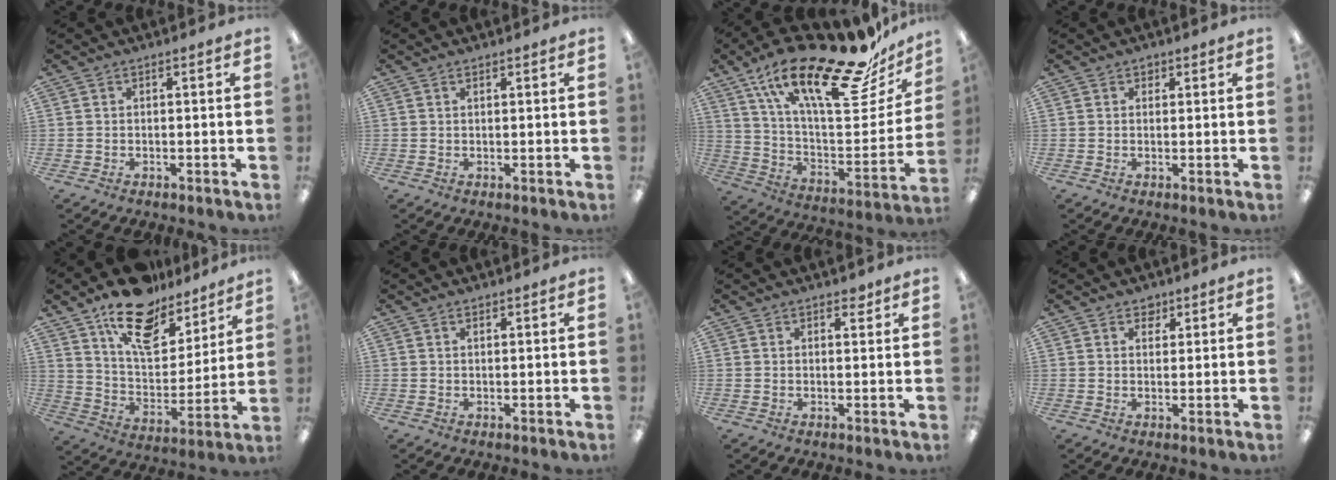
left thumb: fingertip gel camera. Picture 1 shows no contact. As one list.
[{"total": 0.5, "force": [0.4, 0.1, 0.3], "torque": [-0.009, 0.002, 0.008]}, {"total": 26.6, "force": [18.3, 8.3, 17.4], "torque": [-0.273, -0.122, 0.301]}, {"total": 1.0, "force": [0.7, 0.7, 0.2], "torque": [0.001, -0.001, 0.012]}, {"total": 17.6, "force": [13.2, 8.4, 8.2], "torque": [-0.137, -0.084, 0.232]}, {"total": 0.7, "force": [0.5, 0.2, 0.4], "torque": [-0.011, 0.001, 0.010]}, {"total": 2.0, "force": [1.6, 0.9, 0.8], "torque": [0.005, -0.009, 0.025]}, {"total": 2.4, "force": [1.9, 1.3, 0.6], "torque": [0.008, -0.011, 0.032]}]